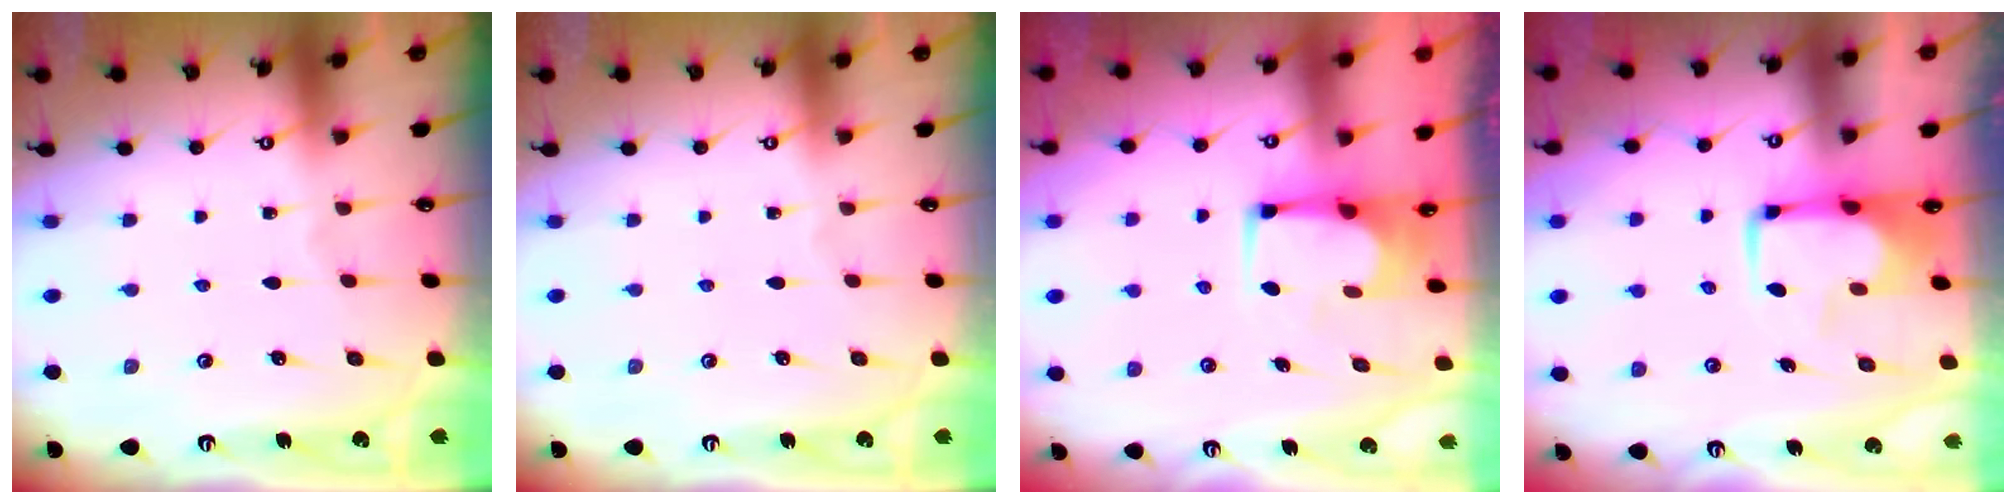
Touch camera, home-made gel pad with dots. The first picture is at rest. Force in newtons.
{"total": 0.0}
{"total": 2.4, "press": 2.4, "slide": 0.2}
{"total": 1.2, "press": 1.0, "slide": 0.6}